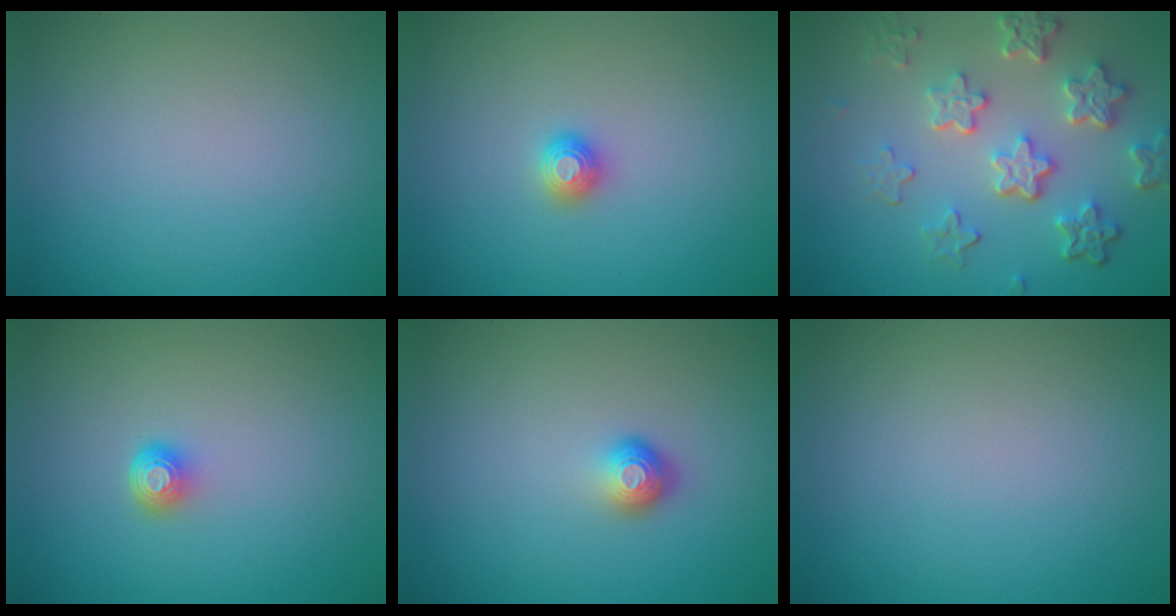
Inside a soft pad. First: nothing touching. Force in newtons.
{"total": 1.1, "press": 1.1, "slide": 0.1}
{"total": 5.8, "press": 4.4, "slide": 3.8}
{"total": 1.6, "press": 1.2, "slide": 1.0}
{"total": 1.9, "press": 1.3, "slide": 1.4}
{"total": 0.0}